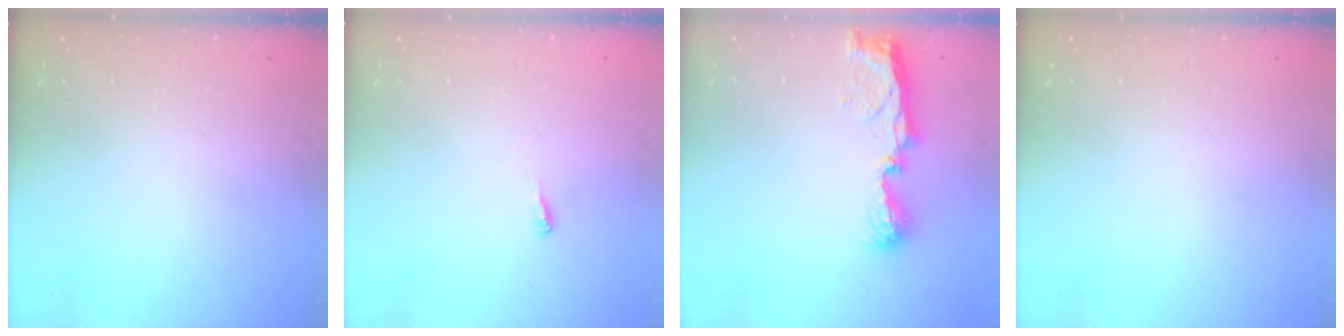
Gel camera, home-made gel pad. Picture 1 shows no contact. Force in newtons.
{"total": 4.1, "press": 4.0, "slide": 0.5}
{"total": 8.0, "press": 8.0, "slide": 0.1}
{"total": 0.0}